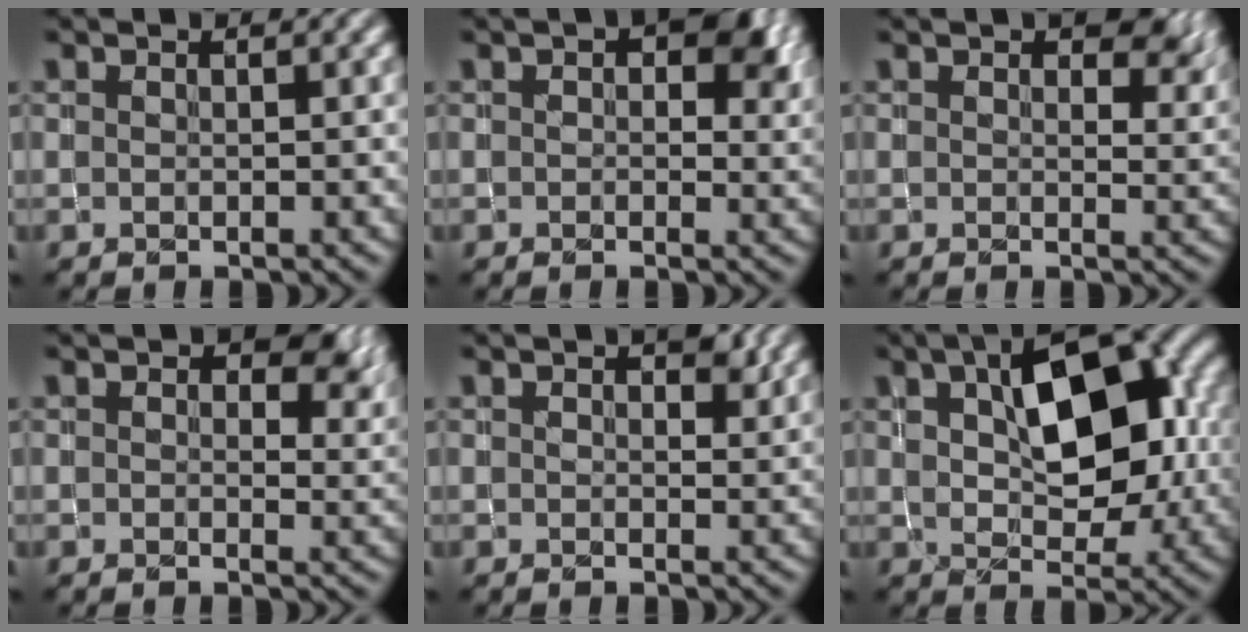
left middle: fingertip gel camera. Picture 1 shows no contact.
{"total": 5.2, "force": [1.4, 3.2, 3.8], "torque": [-0.042, 0.002, 0.019]}
{"total": 3.7, "force": [1.9, 2.0, 2.4], "torque": [-0.030, -0.002, 0.030]}
{"total": 4.4, "force": [1.7, 2.8, 2.9], "torque": [-0.036, -0.006, 0.022]}
{"total": 1.9, "force": [0.9, 1.1, 1.2], "torque": [-0.014, 0.000, 0.017]}
{"total": 9.9, "force": [2.2, 5.4, 8.1], "torque": [-0.129, 0.014, 0.035]}